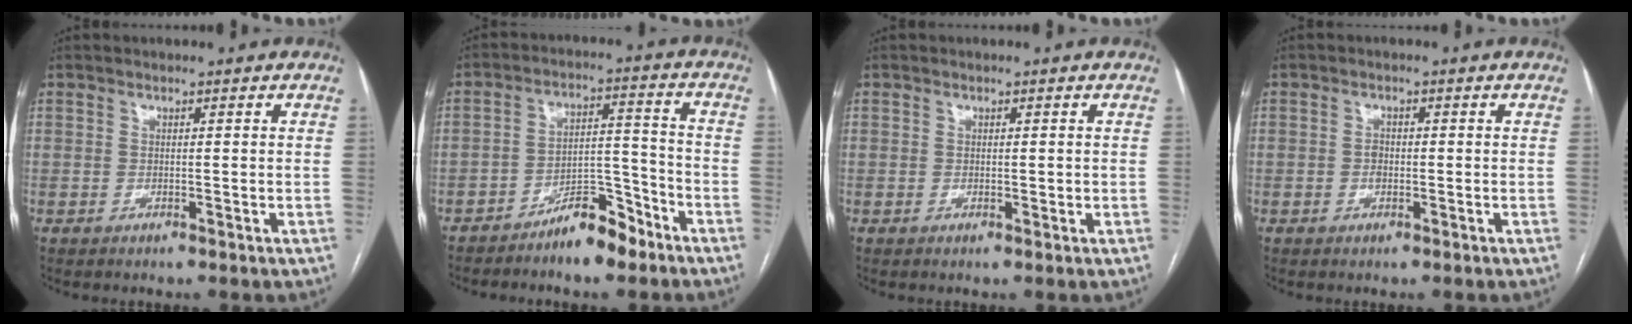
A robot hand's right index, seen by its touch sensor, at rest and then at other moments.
{"total": 7.8, "force": [-6.0, 2.3, 4.4], "torque": [-0.067, 0.018, -0.101]}
{"total": 0.8, "force": [0.0, 0.4, 0.7], "torque": [-0.009, -0.002, 0.002]}
{"total": 1.4, "force": [-0.3, 1.0, 0.9], "torque": [-0.016, 0.004, -0.005]}